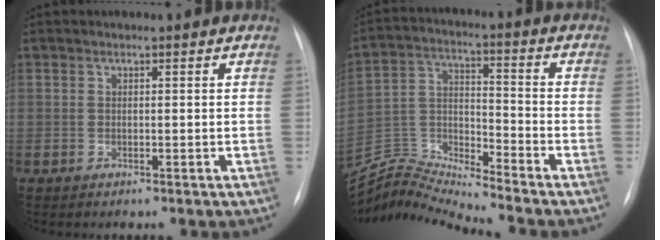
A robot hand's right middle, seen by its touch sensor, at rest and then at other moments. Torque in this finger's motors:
{"motor_torque": [-0.25, 0.06, -0.24, -0.07]}